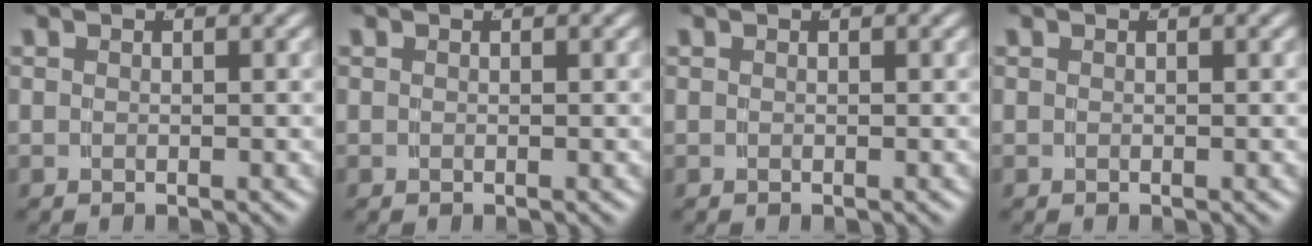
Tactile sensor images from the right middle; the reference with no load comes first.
{"total": 0.0}
{"total": 0.0}
{"total": 0.0}